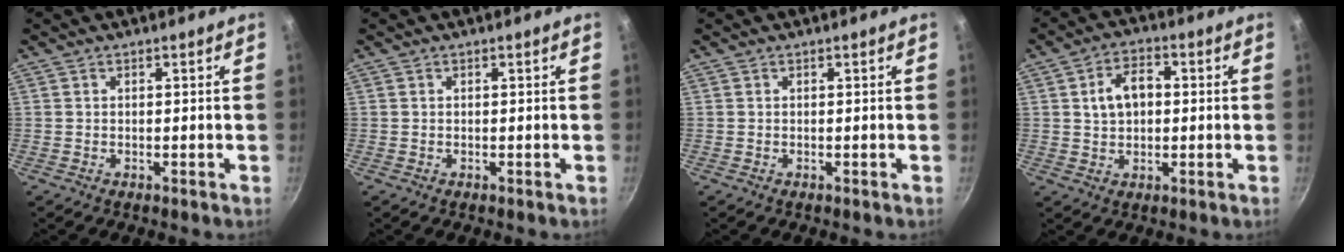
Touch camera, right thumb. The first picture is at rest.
{"total": 0.0}
{"total": 0.0}
{"total": 7.3, "force": [1.0, 4.9, 5.4], "torque": [-0.079, 0.014, 0.015]}